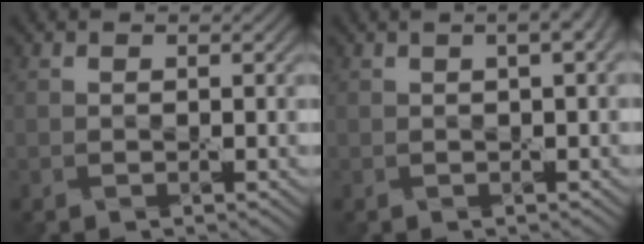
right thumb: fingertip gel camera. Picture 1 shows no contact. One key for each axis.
{"total": 3.4, "fx": 1.2, "fy": 1.1, "fz": 3.0, "tx": -0.034, "ty": 0.009, "tz": 0.007}